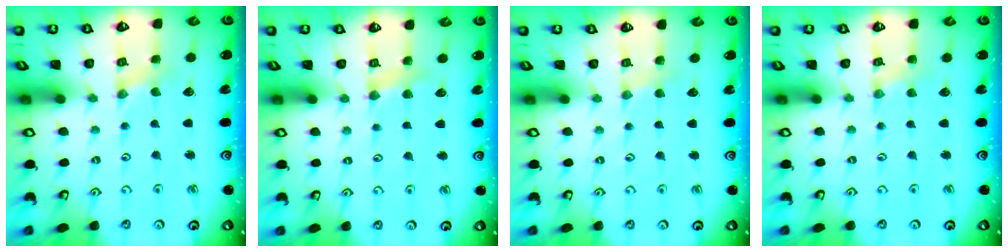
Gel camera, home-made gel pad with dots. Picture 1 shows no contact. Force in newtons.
{"total": 6.1, "press": 6.0, "slide": 0.7}
{"total": 2.2, "press": 2.2, "slide": 0.4}
{"total": 1.5, "press": 1.5, "slide": 0.3}